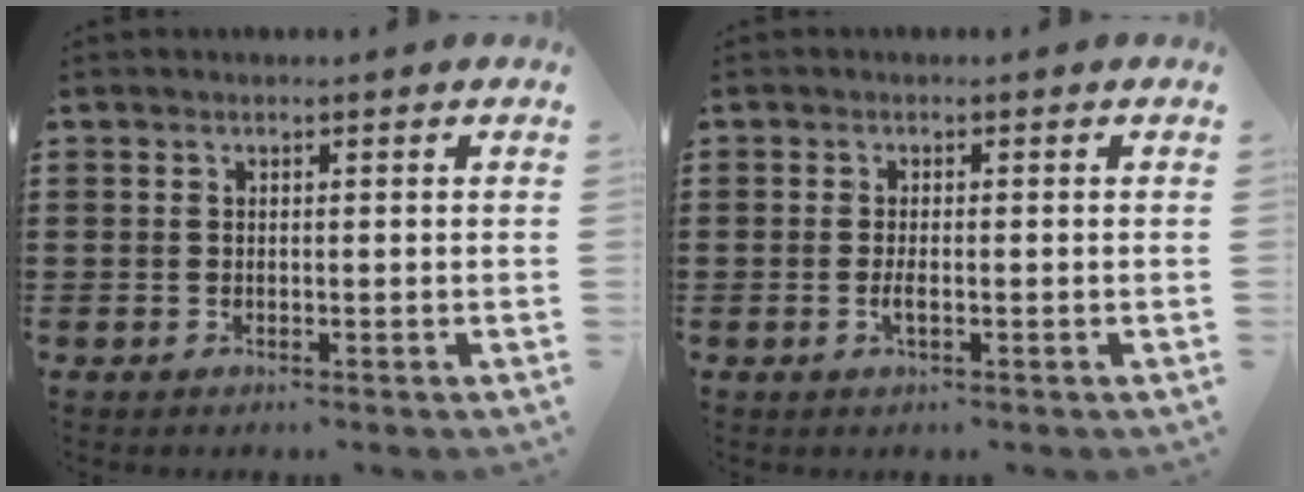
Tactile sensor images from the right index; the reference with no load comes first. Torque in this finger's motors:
{"motor_torque": [1.06, 1.08, 0.09, 0.06]}